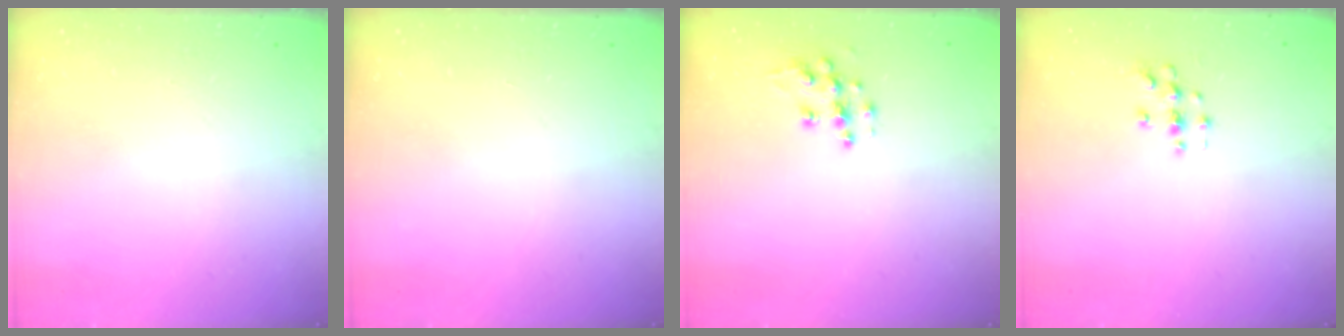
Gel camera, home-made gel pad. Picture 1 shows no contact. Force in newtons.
{"total": 0.0}
{"total": 9.9, "press": 9.9, "slide": 0.7}
{"total": 2.9, "press": 2.9, "slide": 0.3}